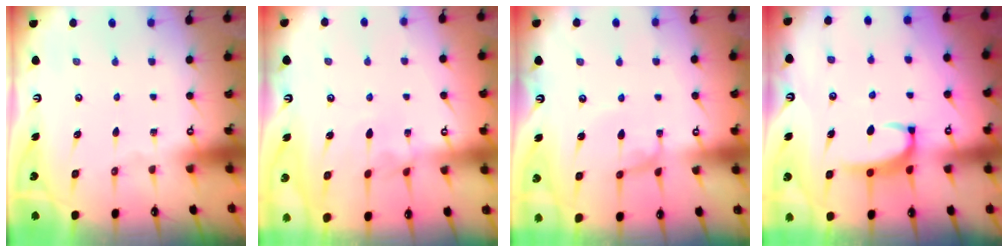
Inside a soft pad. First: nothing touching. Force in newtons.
{"total": 4.0, "press": 4.0, "slide": 0.2}
{"total": 0.6, "press": 0.5, "slide": 0.2}
{"total": 2.2, "press": 2.1, "slide": 0.7}